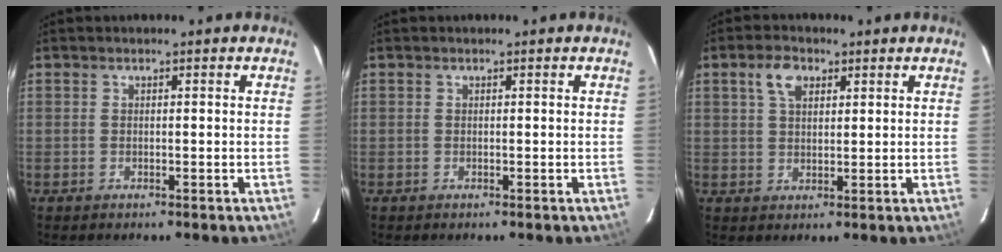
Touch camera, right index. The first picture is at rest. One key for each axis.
{"total": 0.0}
{"total": 4.7, "fx": 2.2, "fy": 2.7, "fz": 3.1, "tx": -0.056, "ty": 0.013, "tz": 0.040}